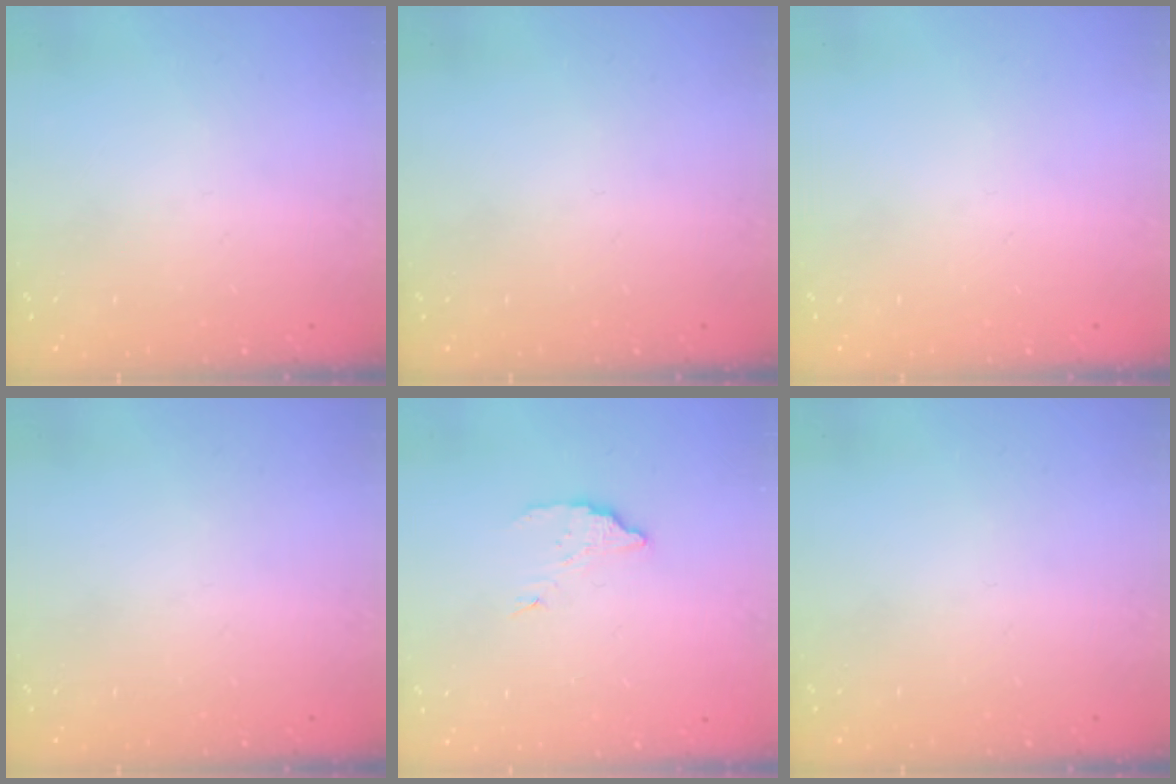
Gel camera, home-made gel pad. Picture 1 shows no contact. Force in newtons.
{"total": 0.0}
{"total": 0.0}
{"total": 0.0}
{"total": 2.8, "press": 2.8, "slide": 0.2}
{"total": 0.0}